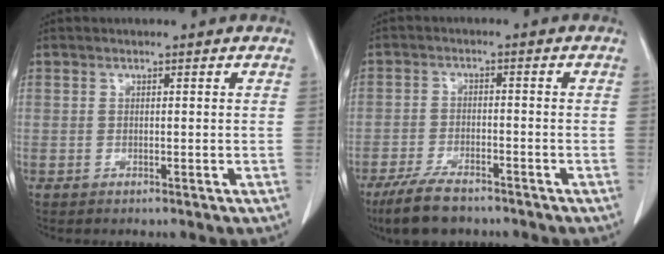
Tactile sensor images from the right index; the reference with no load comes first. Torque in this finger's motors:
{"motor_torque": [-0.13, -0.10, -0.18, -0.09]}